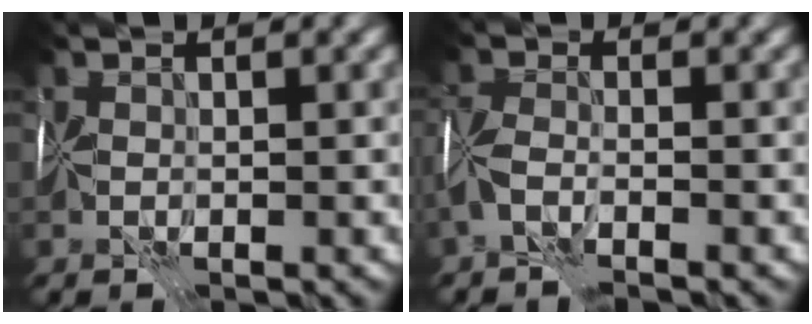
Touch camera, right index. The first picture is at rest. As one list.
[{"total": 2.6, "force": [-1.9, 0.5, 1.6], "torque": [-0.036, 0.002, -0.047]}]